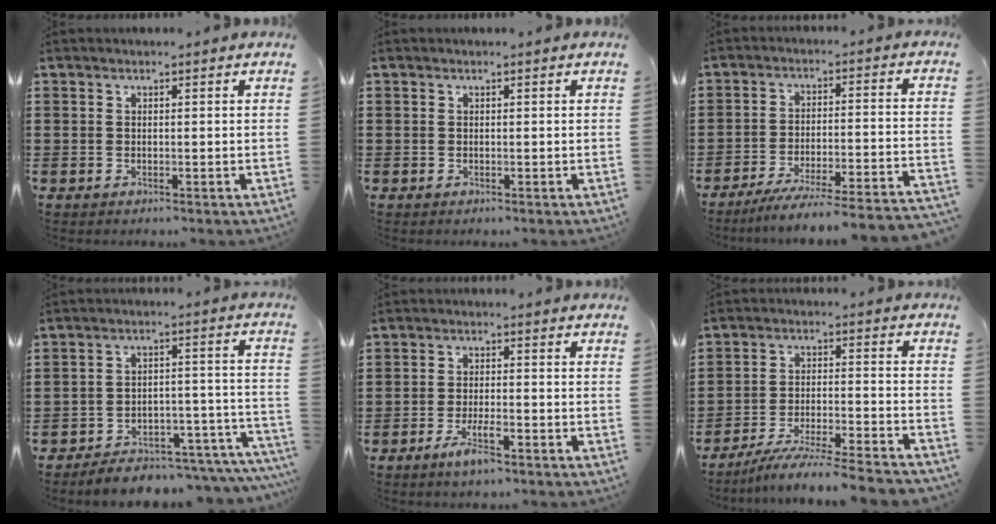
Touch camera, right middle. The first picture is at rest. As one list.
[{"total": 0.0}, {"total": 5.6, "force": [-4.9, -0.8, 2.5], "torque": [-0.041, -0.016, -0.097]}, {"total": 4.6, "force": [-4.4, 0.8, 1.1], "torque": [-0.016, 0.008, -0.087]}, {"total": 4.5, "force": [-2.7, 0.9, 3.5], "torque": [-0.068, 0.000, -0.050]}, {"total": 6.8, "force": [-6.2, -0.7, 2.8], "torque": [-0.046, -0.008, -0.119]}]